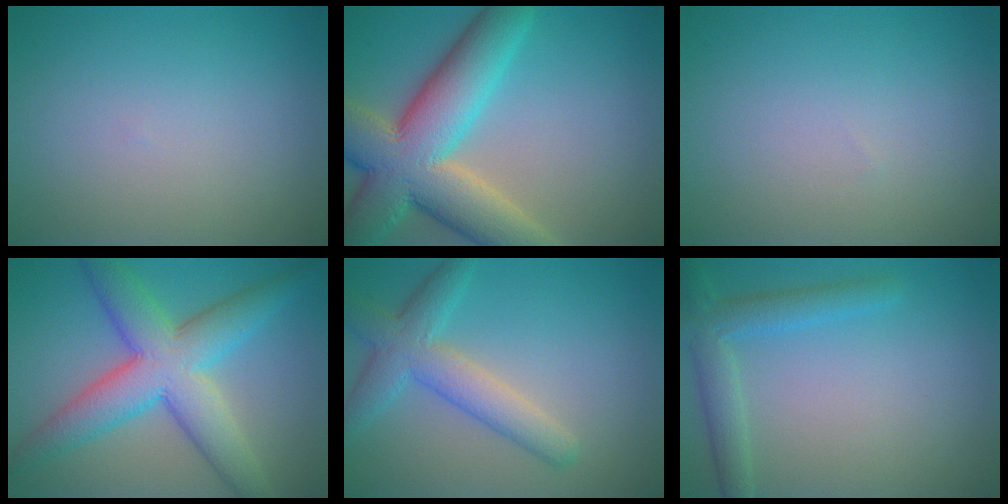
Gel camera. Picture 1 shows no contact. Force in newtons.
{"total": 11.9, "press": 11.9, "slide": 0.9}
{"total": 0.0}
{"total": 8.3, "press": 8.3, "slide": 0.1}
{"total": 4.7, "press": 4.7, "slide": 0.2}
{"total": 3.3, "press": 3.3, "slide": 0.2}